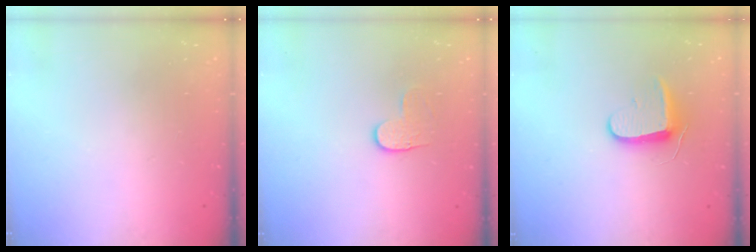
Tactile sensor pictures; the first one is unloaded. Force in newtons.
{"total": 3.6, "press": 3.6, "slide": 0.4}
{"total": 9.4, "press": 9.3, "slide": 0.9}